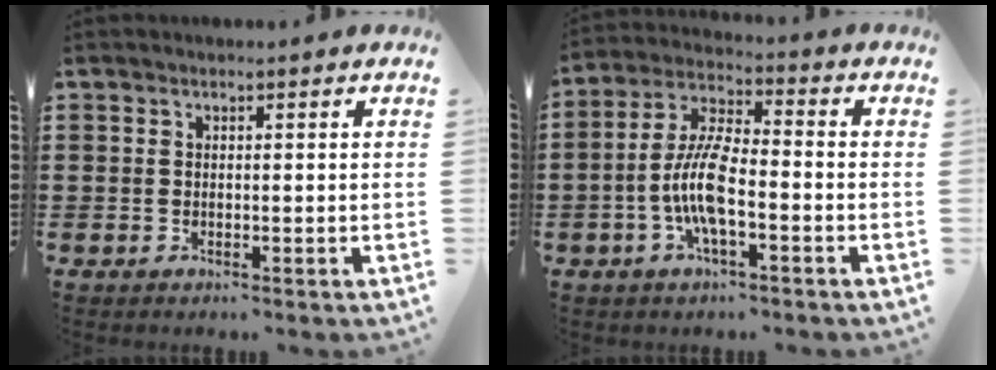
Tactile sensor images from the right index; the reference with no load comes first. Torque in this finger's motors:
{"motor_torque": [2.14, 0.00, 0.60, 0.21]}